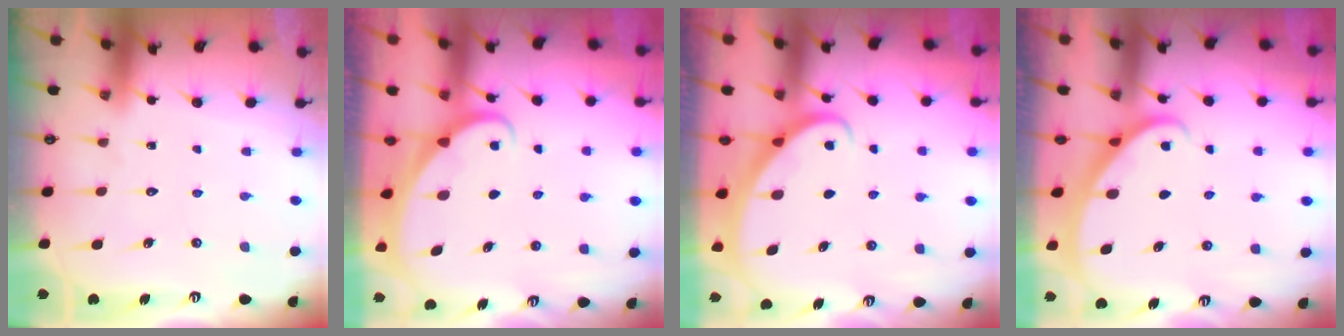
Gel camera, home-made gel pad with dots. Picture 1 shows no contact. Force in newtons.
{"total": 1.8, "press": 1.8, "slide": 0.0}
{"total": 2.9, "press": 2.9, "slide": 0.2}
{"total": 2.1, "press": 2.1, "slide": 0.2}